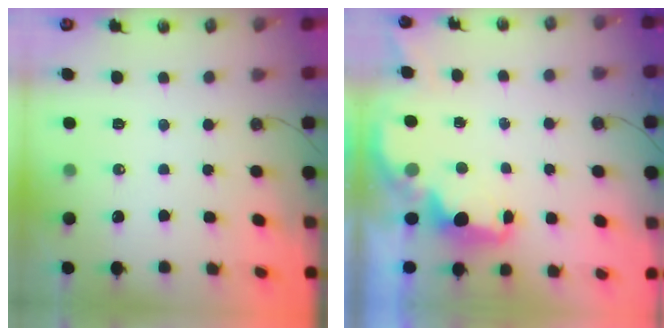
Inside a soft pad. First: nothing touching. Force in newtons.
{"total": 2.0, "press": 1.9, "slide": 0.8}